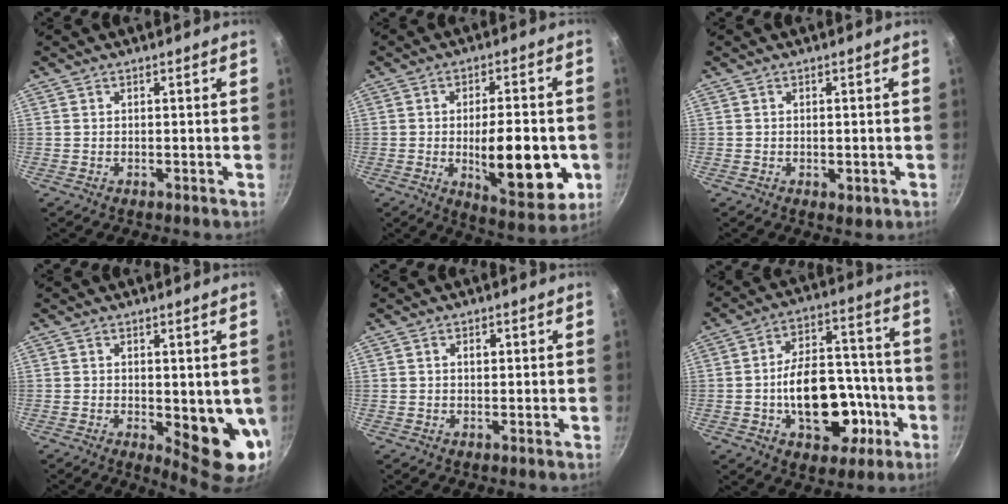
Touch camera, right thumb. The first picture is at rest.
{"total": 17.0, "force": [-3.0, 6.8, 15.3], "torque": [-0.190, -0.007, -0.033]}
{"total": 2.1, "force": [-0.5, 1.1, 1.7], "torque": [-0.022, -0.006, -0.006]}
{"total": 10.5, "force": [-0.6, 3.9, 9.7], "torque": [-0.102, -0.021, 0.001]}
{"total": 1.4, "force": [0.3, 0.9, 1.0], "torque": [-0.009, 0.005, 0.004]}
{"total": 19.0, "force": [-5.1, 11.9, 13.9], "torque": [-0.166, 0.055, -0.061]}